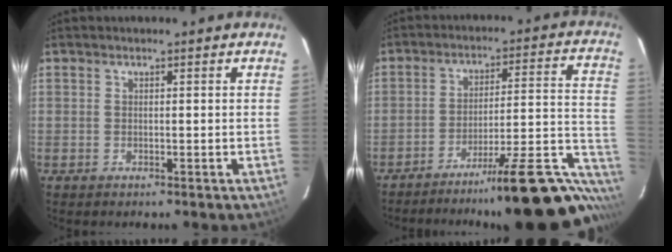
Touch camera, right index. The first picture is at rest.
{"total": 24.6, "force": [-19.0, 3.2, 15.3], "torque": [-0.172, -0.006, -0.266]}